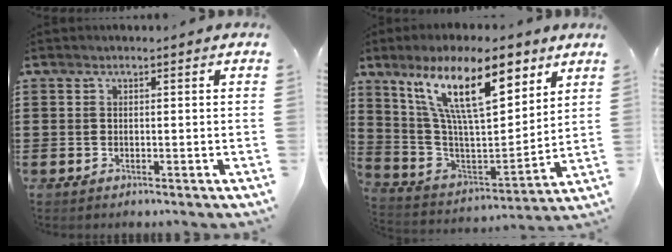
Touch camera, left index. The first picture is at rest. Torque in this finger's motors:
{"motor_torque": [2.14, 0.00, 1.05, 0.21]}